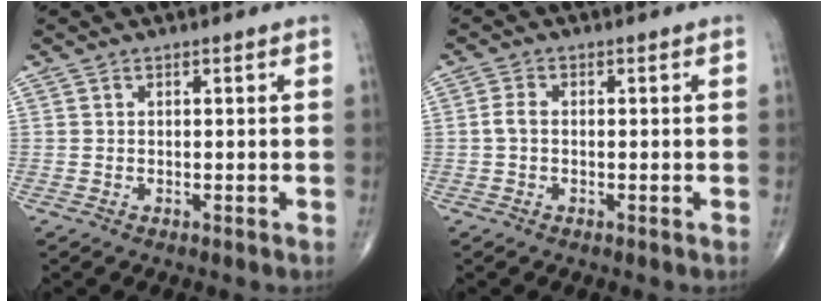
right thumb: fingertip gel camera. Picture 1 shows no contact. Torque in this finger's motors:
{"motor_torque": [0.49, 0.38, 0.30, -0.17, -0.01]}